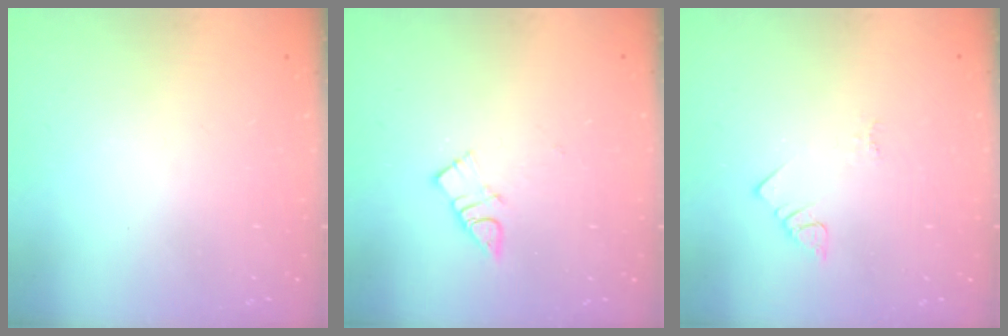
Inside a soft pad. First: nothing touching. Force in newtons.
{"total": 5.9, "press": 5.9, "slide": 0.1}
{"total": 2.0, "press": 2.0, "slide": 0.4}